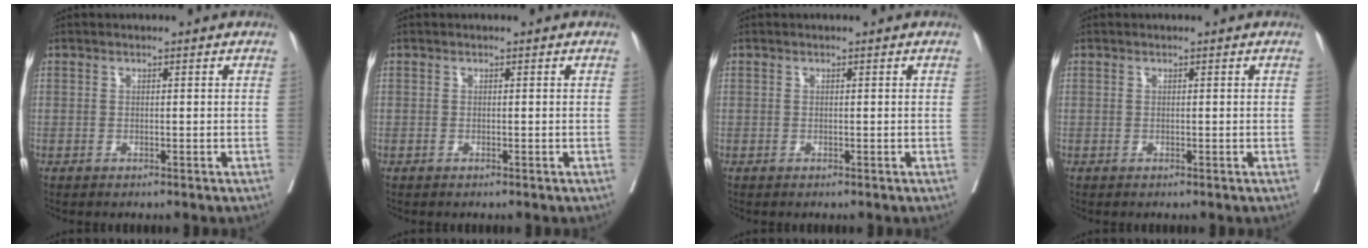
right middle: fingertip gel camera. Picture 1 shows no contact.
{"total": 0.0}
{"total": 0.0}
{"total": 0.0}